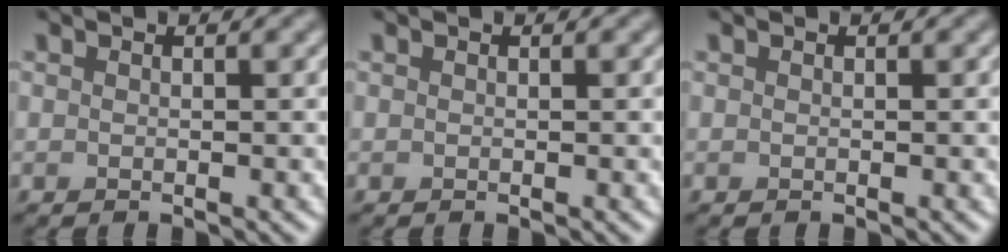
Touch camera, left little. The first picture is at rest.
{"total": 0.0}
{"total": 0.0}